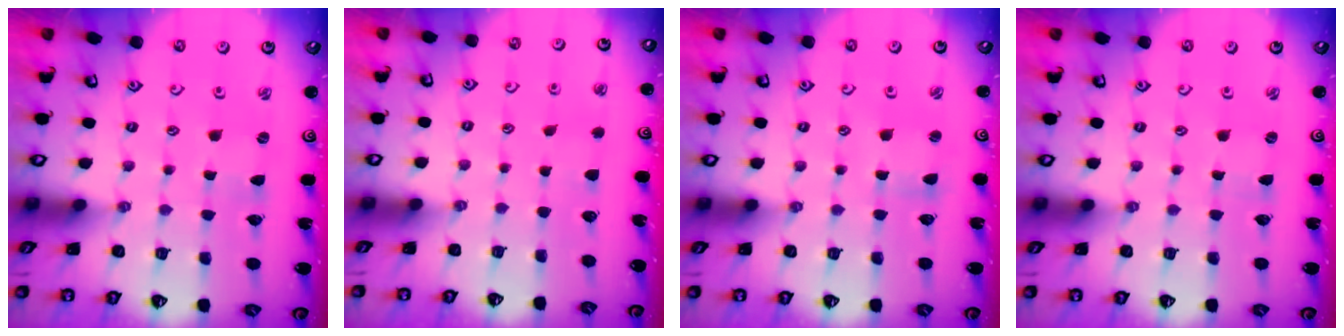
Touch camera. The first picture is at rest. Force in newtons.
{"total": 3.3, "press": 3.3, "slide": 0.5}
{"total": 1.2, "press": 1.2, "slide": 0.3}
{"total": 0.0}